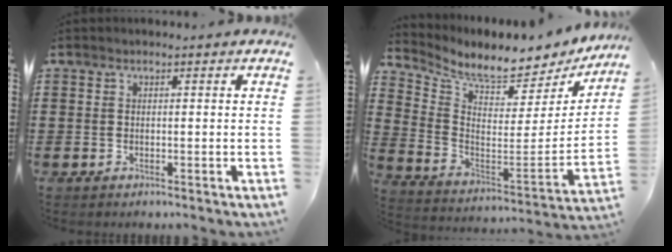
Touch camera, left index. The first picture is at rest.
{"total": 6.6, "force": [6.0, 0.9, 2.6], "torque": [-0.067, -0.069, 0.094]}